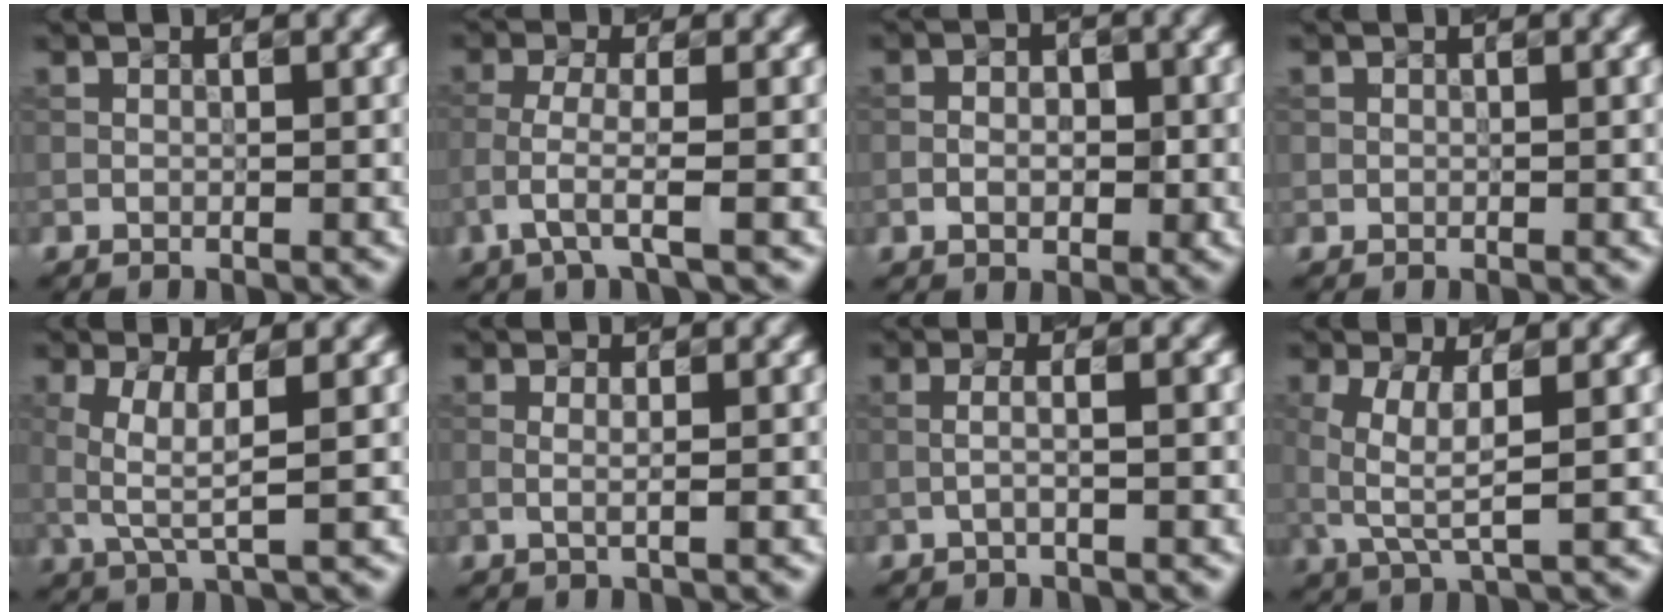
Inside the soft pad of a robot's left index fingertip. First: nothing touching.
{"total": 2.6, "force": [-1.5, 0.2, 2.1], "torque": [-0.055, 0.005, -0.026]}
{"total": 2.1, "force": [-0.6, 1.4, 1.5], "torque": [-0.010, 0.005, -0.005]}
{"total": 0.6, "force": [0.0, -0.2, -0.6], "torque": [0.003, 0.002, 0.009]}
{"total": 3.3, "force": [0.3, 0.9, 3.2], "torque": [-0.088, 0.002, 0.013]}
{"total": 0.8, "force": [0.0, 0.1, 0.8], "torque": [-0.020, 0.002, 0.004]}
{"total": 1.1, "force": [-0.2, 0.1, 1.1], "torque": [-0.026, 0.009, -0.003]}
{"total": 3.6, "force": [0.3, 1.2, 3.4], "torque": [-0.094, 0.001, 0.013]}